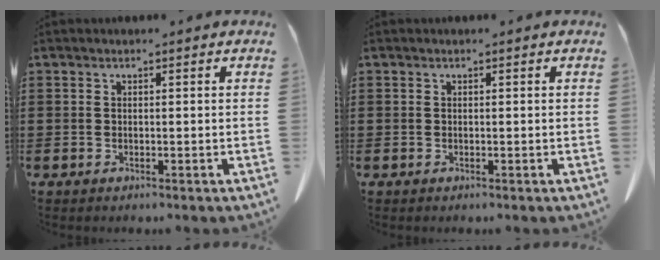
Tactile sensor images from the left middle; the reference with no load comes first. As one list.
[{"total": 0.0}]